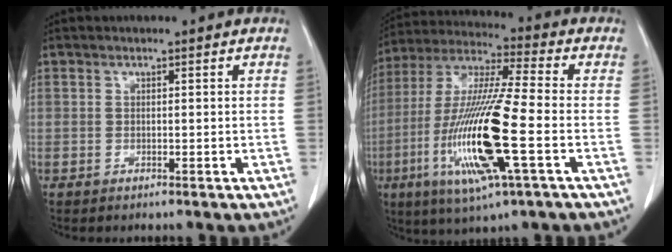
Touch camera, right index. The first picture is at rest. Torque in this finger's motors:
{"motor_torque": [2.14, 0.00, 0.97, 0.21]}